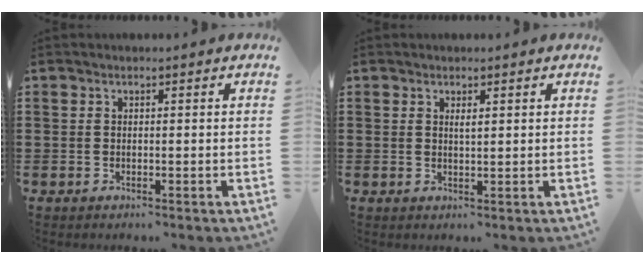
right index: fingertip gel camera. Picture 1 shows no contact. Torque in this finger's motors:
{"motor_torque": [0.45, 0.21, 0.00, 0.03]}